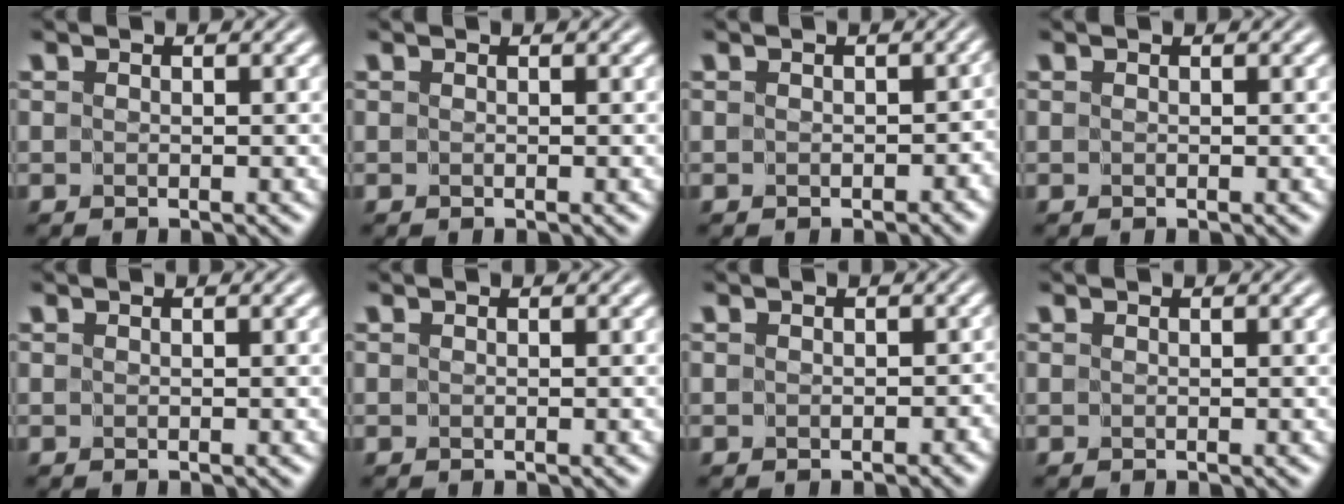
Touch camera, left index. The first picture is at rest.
{"total": 0.0}
{"total": 1.9, "force": [-0.5, 1.5, 1.1], "torque": [0.004, -0.005, -0.005]}
{"total": 0.0}
{"total": 0.0}
{"total": 0.0}
{"total": 1.2, "force": [-0.3, 1.1, 0.4], "torque": [0.010, -0.003, -0.004]}
{"total": 0.0}